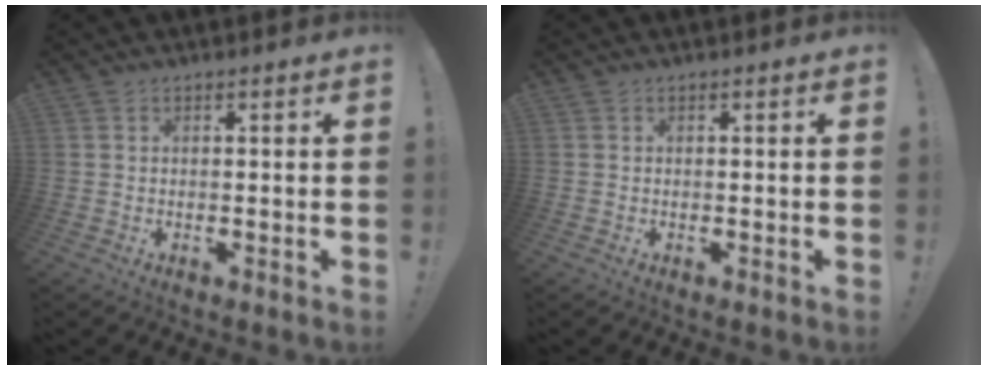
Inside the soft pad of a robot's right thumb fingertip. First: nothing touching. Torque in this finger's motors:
{"motor_torque": [-0.04, 0.19, 0.04, -0.12, 0.00]}